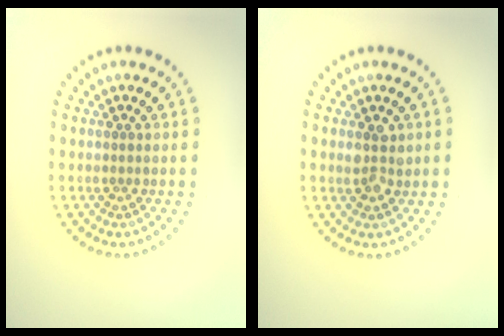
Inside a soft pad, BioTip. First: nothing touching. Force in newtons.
{"total": 2.1, "press": 2.0, "slide": 0.6}